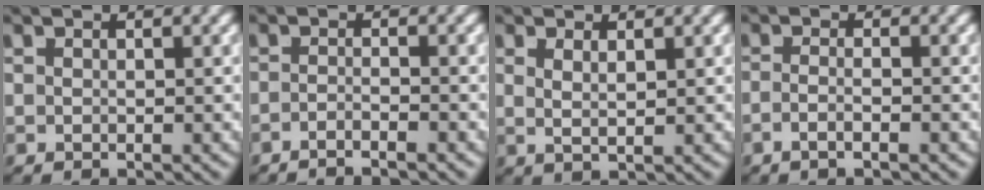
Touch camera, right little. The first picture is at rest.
{"total": 2.6, "force": [-2.4, -0.5, 0.8], "torque": [-0.008, -0.006, -0.040]}
{"total": 1.4, "force": [0.7, -0.4, 1.2], "torque": [-0.016, -0.005, 0.021]}
{"total": 1.9, "force": [-1.4, -0.4, 1.3], "torque": [-0.025, -0.008, -0.023]}